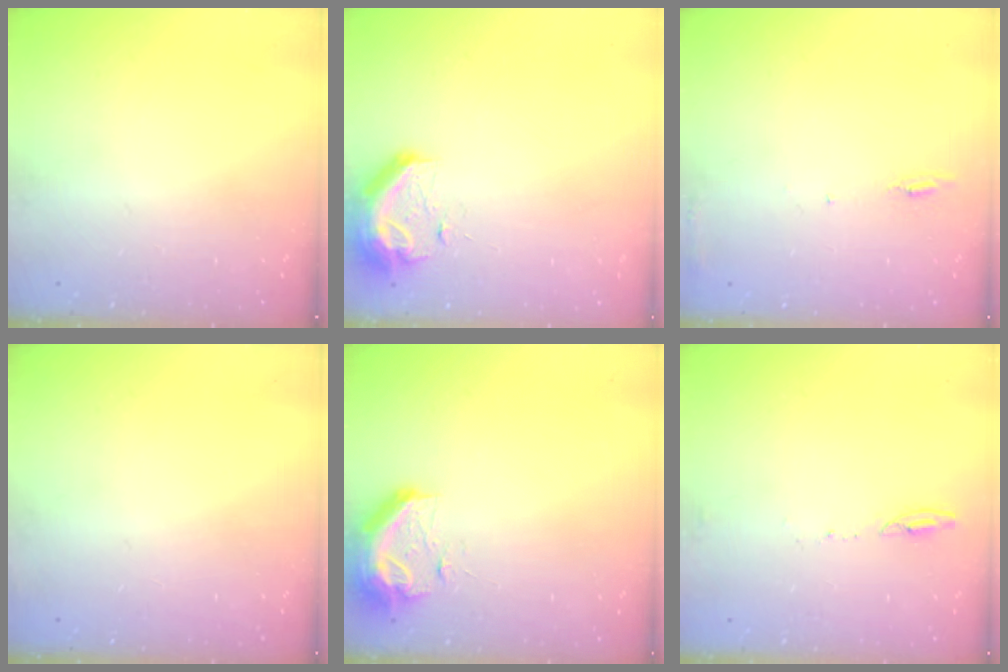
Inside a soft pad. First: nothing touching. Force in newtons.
{"total": 9.1, "press": 8.9, "slide": 1.9}
{"total": 4.9, "press": 4.8, "slide": 0.7}
{"total": 2.2, "press": 2.1, "slide": 0.8}
{"total": 9.9, "press": 9.7, "slide": 1.8}
{"total": 4.9, "press": 4.9, "slide": 0.5}